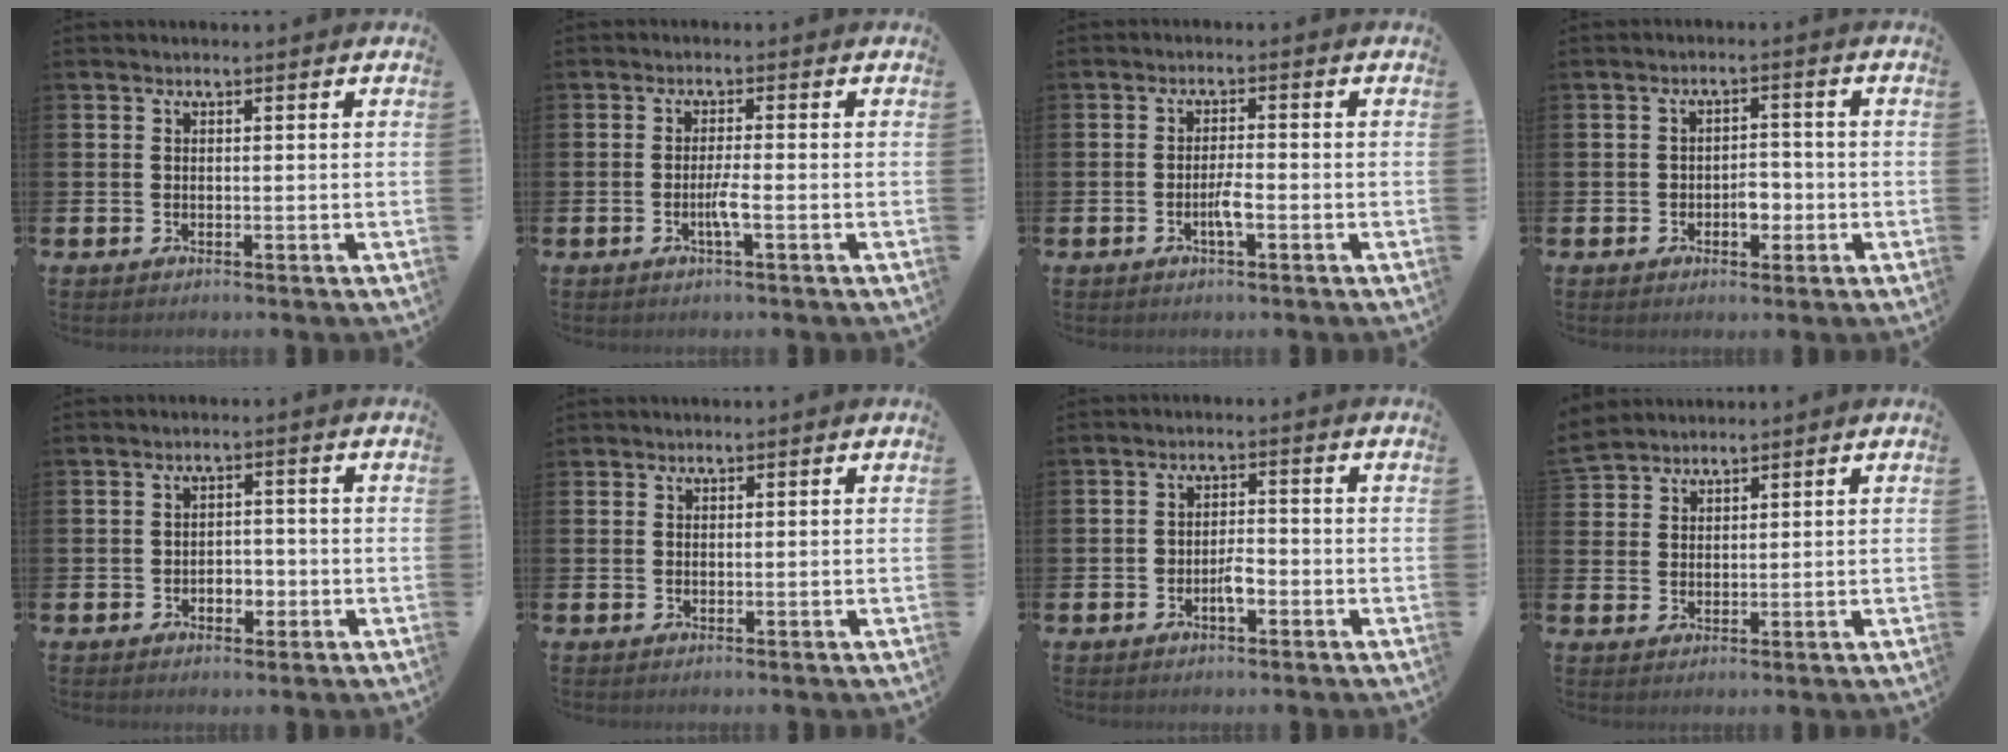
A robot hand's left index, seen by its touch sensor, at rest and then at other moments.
{"total": 2.2, "force": [-1.0, -0.1, 1.9], "torque": [-0.036, -0.004, -0.018]}
{"total": 2.4, "force": [-1.1, 0.4, 2.1], "torque": [-0.040, 0.002, -0.020]}
{"total": 3.0, "force": [-1.3, 1.8, 2.0], "torque": [-0.025, -0.001, -0.028]}
{"total": 2.2, "force": [-1.1, 1.6, 1.1], "torque": [-0.009, -0.002, -0.028]}
{"total": 0.6, "force": [0.5, 0.2, -0.2], "torque": [0.017, -0.002, 0.006]}
{"total": 2.7, "force": [-1.4, 1.0, 2.1], "torque": [-0.034, 0.003, -0.027]}
{"total": 3.1, "force": [3.0, 0.6, -0.4], "torque": [0.005, -0.014, 0.057]}